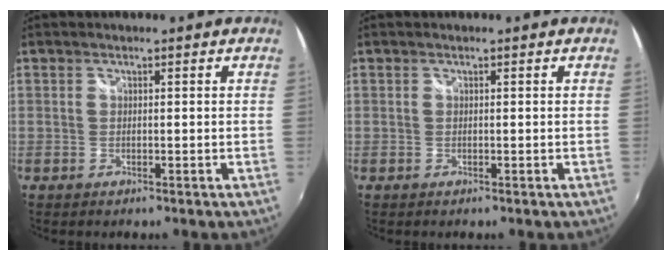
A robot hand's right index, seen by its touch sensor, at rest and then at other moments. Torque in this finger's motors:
{"motor_torque": [0.00, 0.00, 0.00, 0.00]}